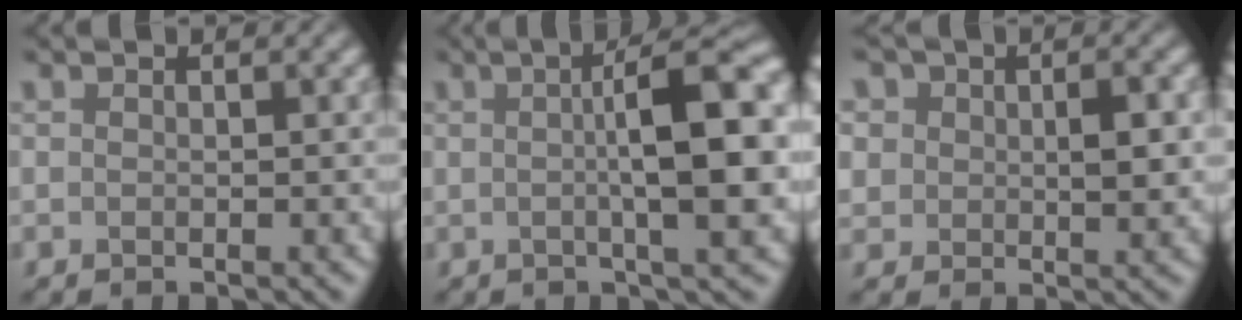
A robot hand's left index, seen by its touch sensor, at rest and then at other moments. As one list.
[{"total": 9.1, "force": [0.7, 2.2, 8.8], "torque": [-0.109, 0.013, 0.007]}, {"total": 4.6, "force": [1.0, 3.5, 2.8], "torque": [-0.046, 0.000, 0.013]}]